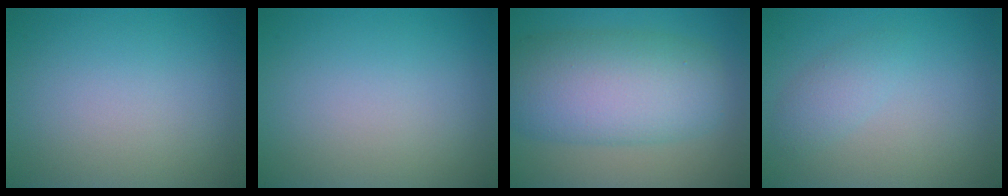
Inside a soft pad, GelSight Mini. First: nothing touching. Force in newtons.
{"total": 0.0}
{"total": 9.4, "press": 9.4, "slide": 0.1}
{"total": 1.7, "press": 1.7, "slide": 0.1}